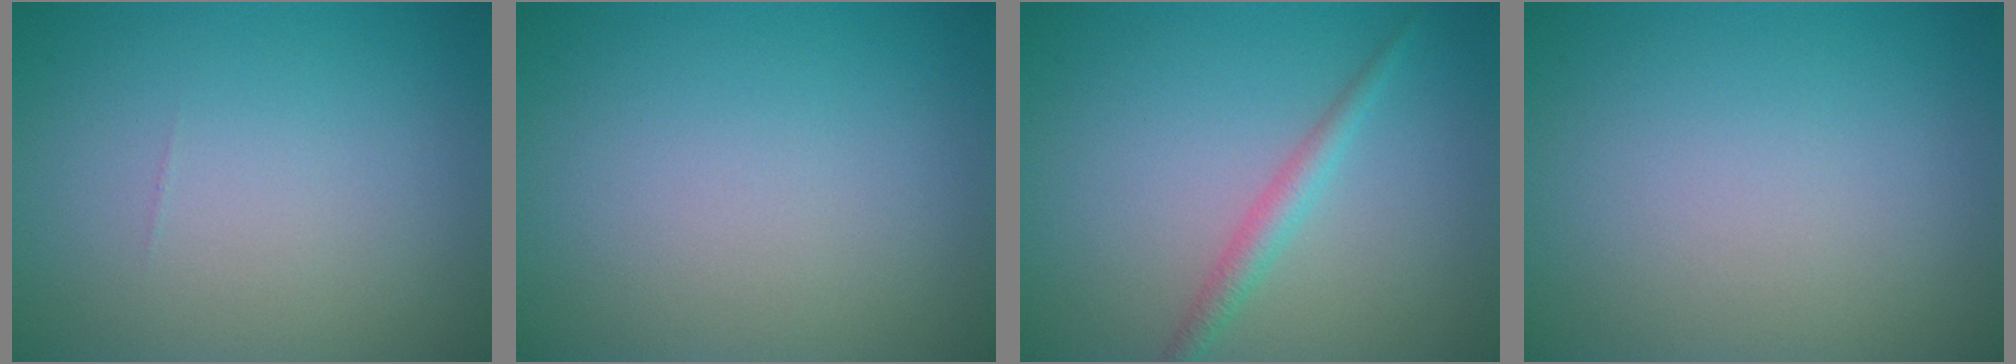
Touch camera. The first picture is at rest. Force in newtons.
{"total": 0.0}
{"total": 1.8, "press": 1.8, "slide": 0.1}
{"total": 0.0}